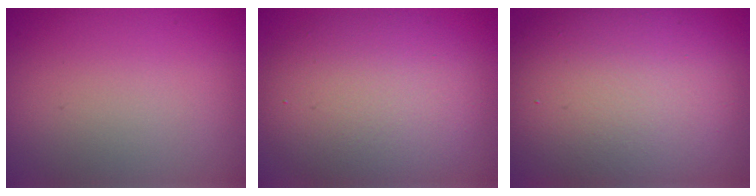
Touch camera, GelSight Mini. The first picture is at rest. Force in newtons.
{"total": 8.0, "press": 8.0, "slide": 0.4}
{"total": 13.4, "press": 13.4, "slide": 0.5}